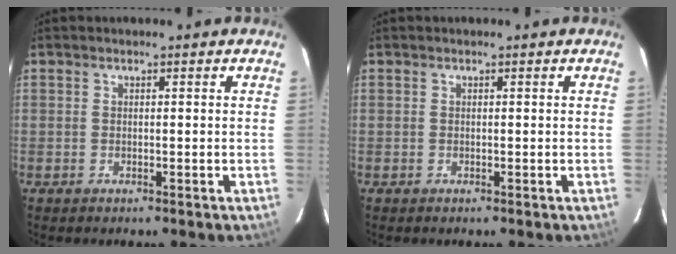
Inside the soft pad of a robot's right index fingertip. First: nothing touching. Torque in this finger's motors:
{"motor_torque": [0.00, 0.00, 0.01, 0.00]}